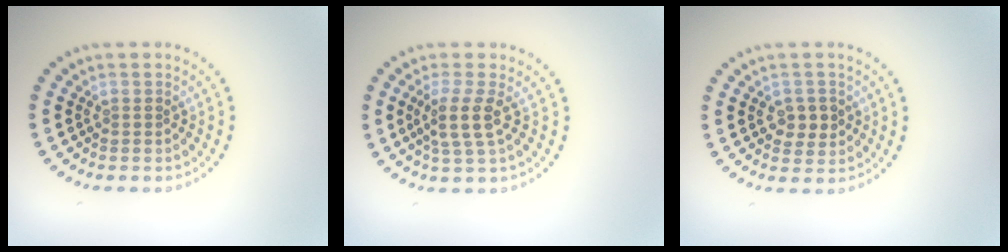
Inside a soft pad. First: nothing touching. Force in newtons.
{"total": 2.8, "press": 2.3, "slide": 1.6}
{"total": 2.2, "press": 2.2, "slide": 0.3}